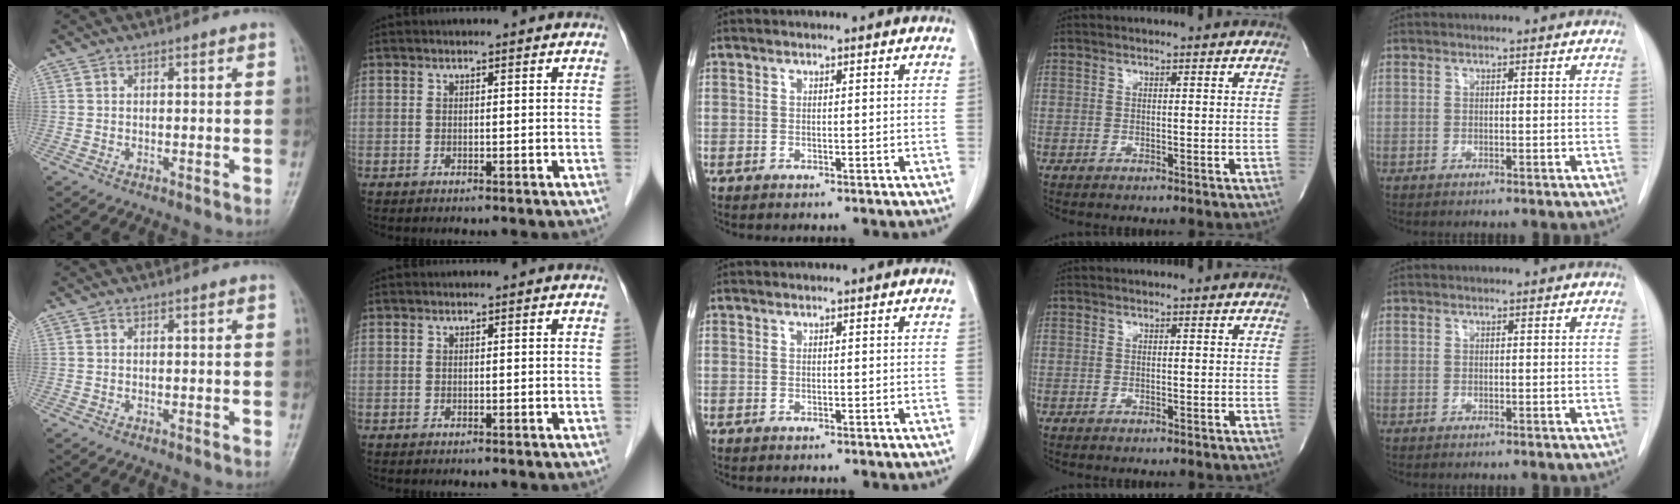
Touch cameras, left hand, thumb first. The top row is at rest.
{}